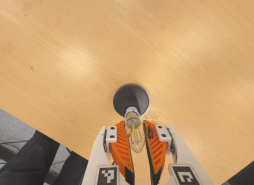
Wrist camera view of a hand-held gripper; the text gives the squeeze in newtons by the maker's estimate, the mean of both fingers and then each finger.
{"total": 21.5, "left": 26.0, "right": 16.9}